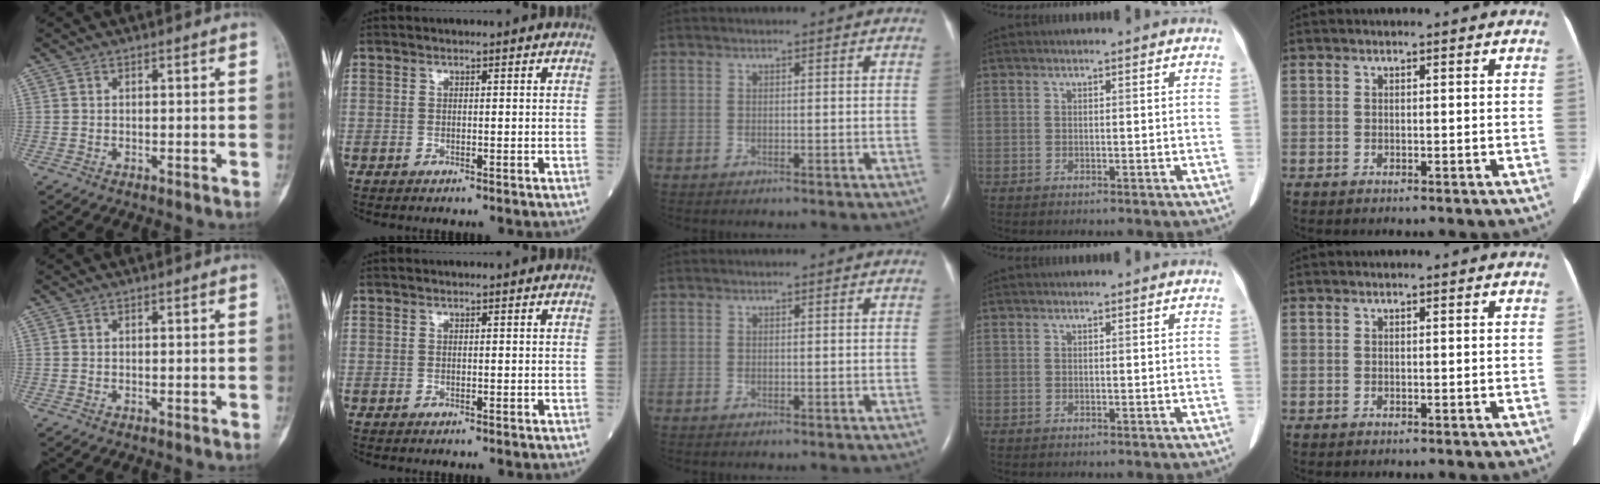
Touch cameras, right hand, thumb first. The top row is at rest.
{}